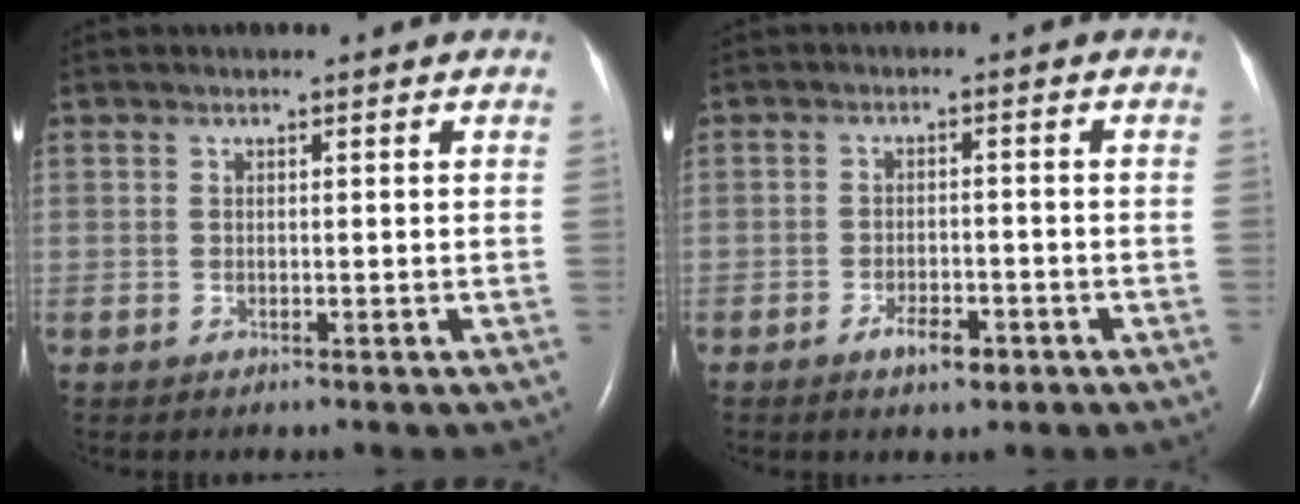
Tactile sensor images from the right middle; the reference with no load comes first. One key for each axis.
{"total": 3.6, "fx": -2.2, "fy": 1.4, "fz": 2.5, "tx": -0.046, "ty": 0.002, "tz": -0.034}